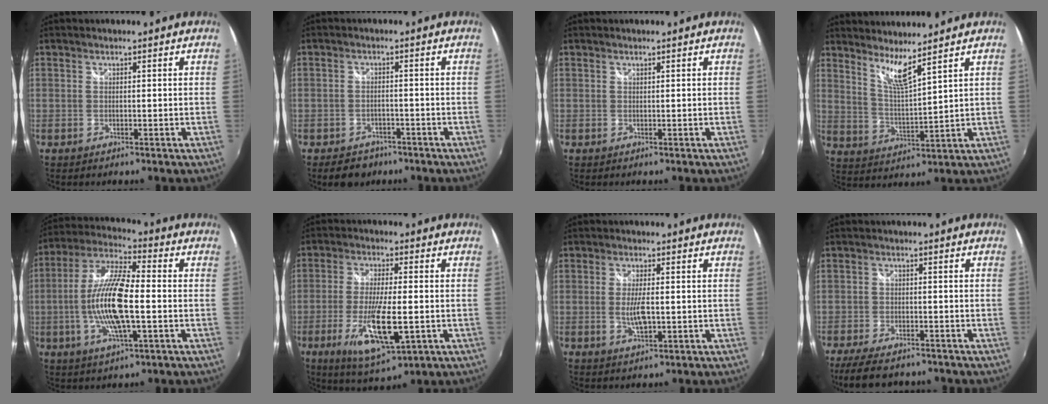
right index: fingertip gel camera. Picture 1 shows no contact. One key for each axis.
{"total": 5.9, "fx": -4.4, "fy": 3.4, "fz": 2.1, "tx": -0.052, "ty": -0.007, "tz": -0.059}
{"total": 0.0}
{"total": 6.4, "fx": 5.2, "fy": -0.4, "fz": 3.8, "tx": -0.066, "ty": -0.011, "tz": 0.098}
{"total": 15.7, "fx": -2.5, "fy": 4.0, "fz": 15.0, "tx": -0.298, "ty": -0.003, "tz": -0.050}
{"total": 13.4, "fx": -4.2, "fy": 3.1, "fz": 12.4, "tx": -0.245, "ty": -0.029, "tz": -0.071}
{"total": 4.9, "fx": -0.7, "fy": 1.5, "fz": 4.6, "tx": -0.089, "ty": -0.007, "tz": -0.011}
{"total": 10.0, "fx": -8.2, "fy": 3.1, "fz": 4.9, "tx": -0.118, "ty": -0.024, "tz": -0.137}